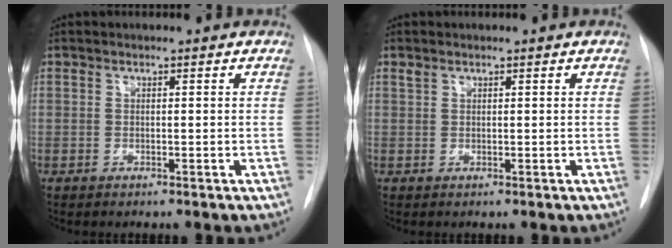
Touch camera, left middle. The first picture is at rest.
{"total": 0.8, "force": [0.7, 0.4, 0.3], "torque": [-0.009, 0.011, 0.014]}